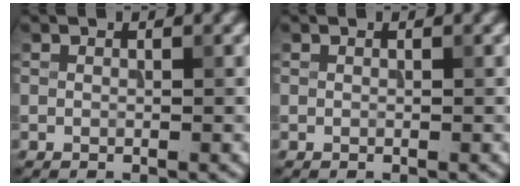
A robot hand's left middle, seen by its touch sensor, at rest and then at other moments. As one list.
[{"total": 0.0}]